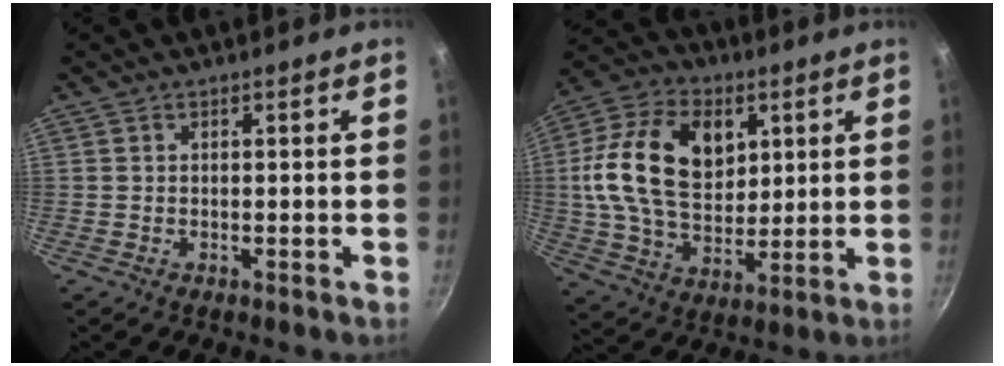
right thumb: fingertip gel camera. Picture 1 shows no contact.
{"total": 20.2, "force": [4.7, 13.7, 14.1], "torque": [-0.238, -0.002, 0.077]}